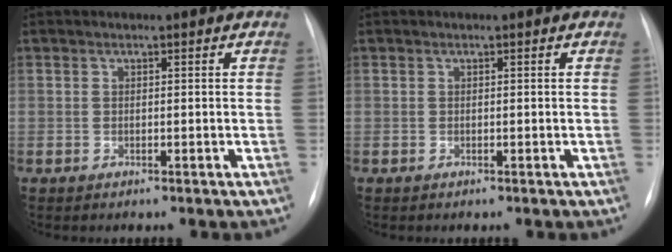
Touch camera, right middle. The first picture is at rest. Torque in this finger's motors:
{"motor_torque": [0.06, -0.67, -0.01, 0.00]}